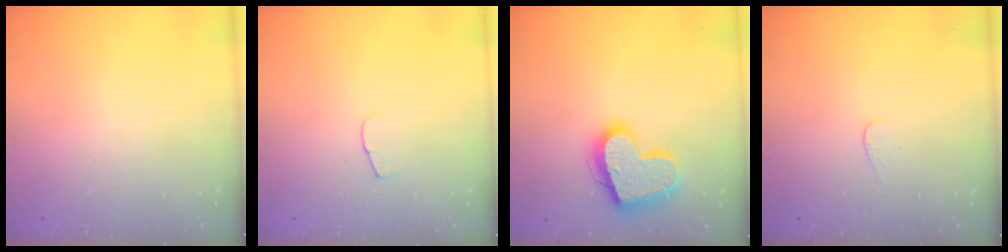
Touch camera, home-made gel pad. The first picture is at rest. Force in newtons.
{"total": 3.7, "press": 3.7, "slide": 0.4}
{"total": 18.3, "press": 18.2, "slide": 1.4}
{"total": 3.0, "press": 3.0, "slide": 0.2}